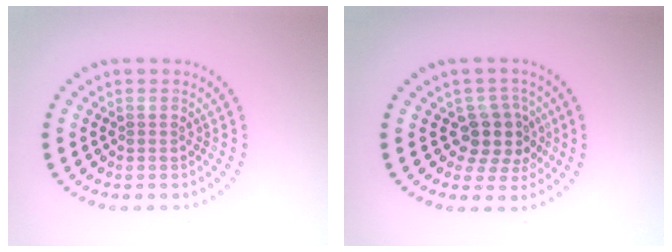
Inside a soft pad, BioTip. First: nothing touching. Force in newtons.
{"total": 3.6, "press": 2.9, "slide": 2.1}